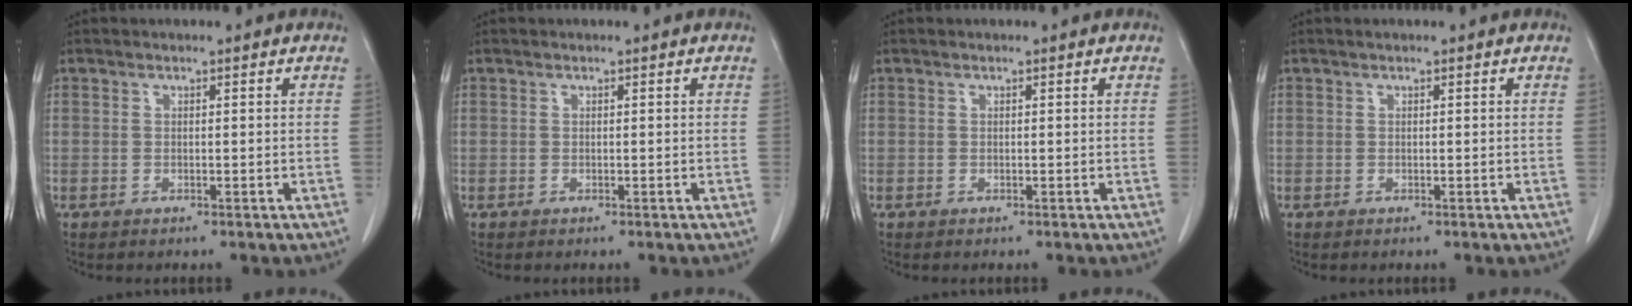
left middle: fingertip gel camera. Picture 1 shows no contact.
{"total": 0.0}
{"total": 0.0}
{"total": 0.0}